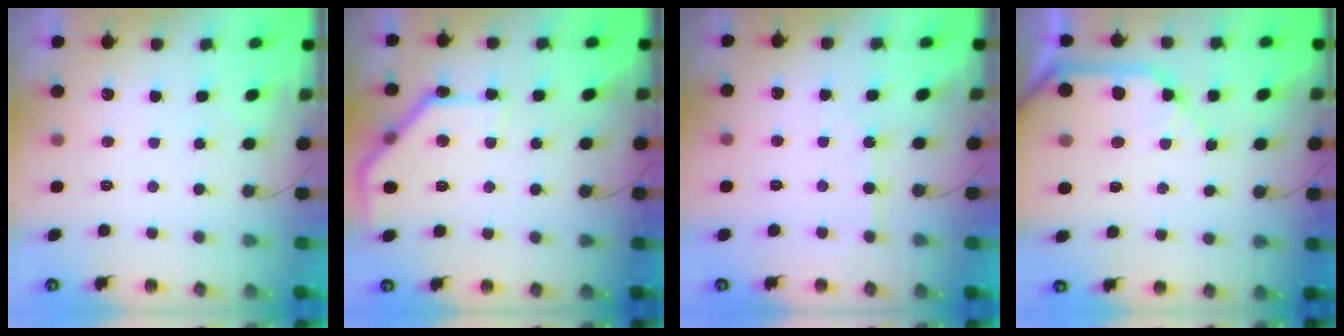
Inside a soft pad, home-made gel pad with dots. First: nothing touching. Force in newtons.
{"total": 13.8, "press": 13.8, "slide": 0.5}
{"total": 3.7, "press": 3.7, "slide": 0.6}
{"total": 15.0, "press": 14.8, "slide": 2.0}